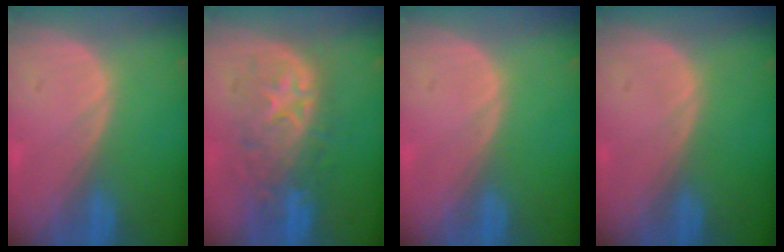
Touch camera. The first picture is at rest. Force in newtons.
{"total": 9.5, "press": 9.0, "slide": 3.1}
{"total": 0.0}
{"total": 0.0}